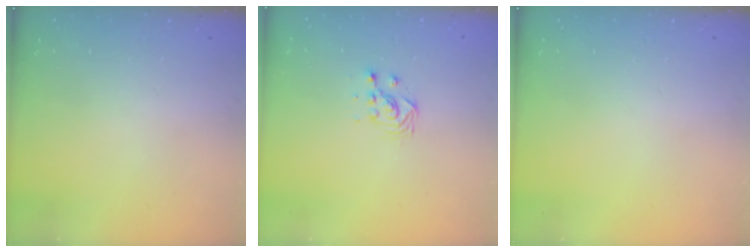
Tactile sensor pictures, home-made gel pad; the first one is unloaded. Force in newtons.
{"total": 3.5, "press": 3.5, "slide": 0.2}
{"total": 0.0}